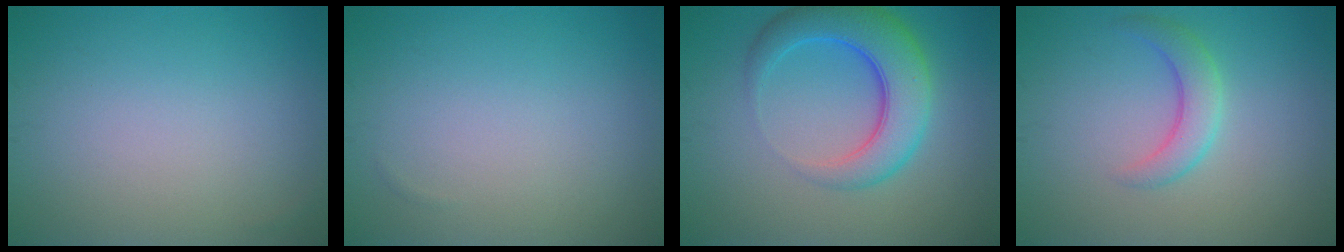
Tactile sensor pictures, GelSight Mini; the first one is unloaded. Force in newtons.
{"total": 0.0}
{"total": 6.7, "press": 6.7, "slide": 0.3}
{"total": 2.8, "press": 2.8, "slide": 0.1}